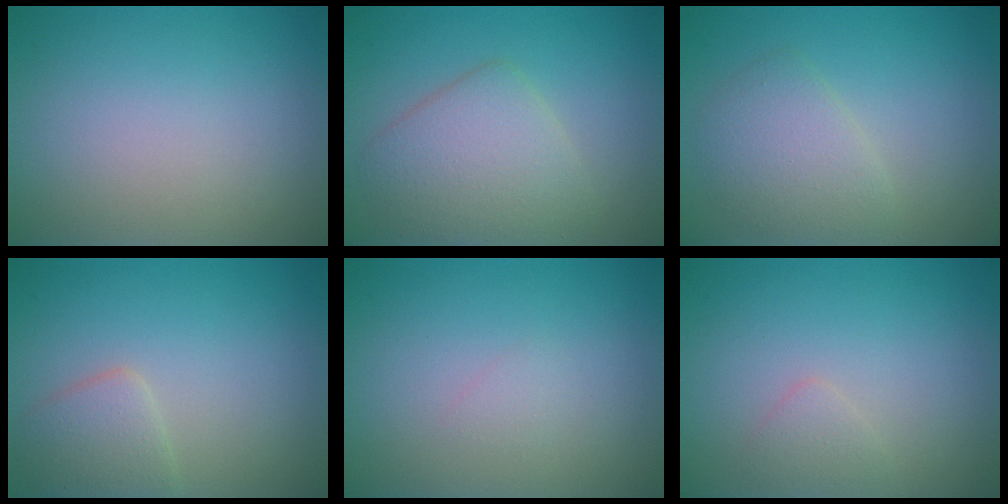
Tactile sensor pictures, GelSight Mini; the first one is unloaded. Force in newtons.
{"total": 4.8, "press": 4.8, "slide": 0.1}
{"total": 3.3, "press": 3.3, "slide": 0.0}
{"total": 2.5, "press": 2.5, "slide": 0.1}
{"total": 0.6, "press": 0.6, "slide": 0.1}
{"total": 1.1, "press": 1.1, "slide": 0.0}